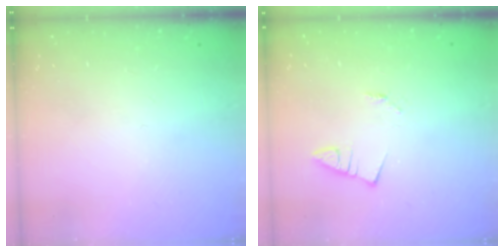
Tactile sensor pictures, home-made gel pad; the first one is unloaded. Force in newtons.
{"total": 1.2, "press": 1.2, "slide": 0.1}